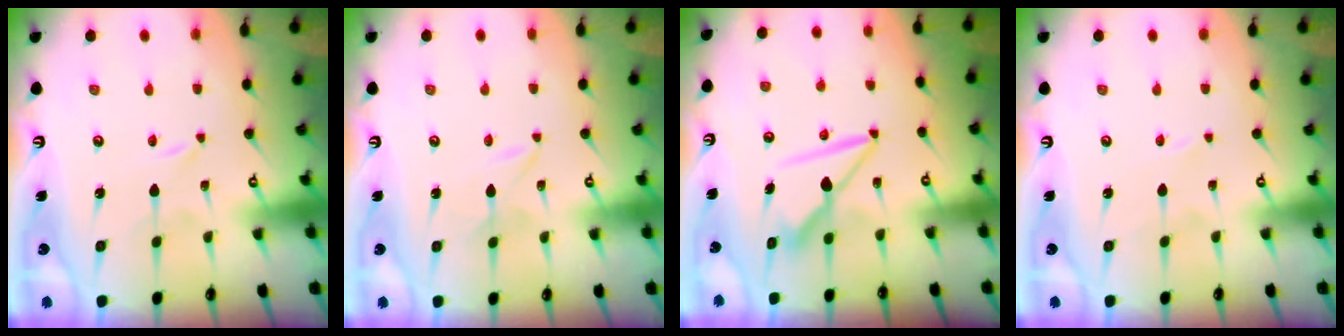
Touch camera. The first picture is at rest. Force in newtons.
{"total": 1.7, "press": 1.7, "slide": 0.2}
{"total": 7.9, "press": 7.9, "slide": 0.2}
{"total": 2.0, "press": 2.0, "slide": 0.3}